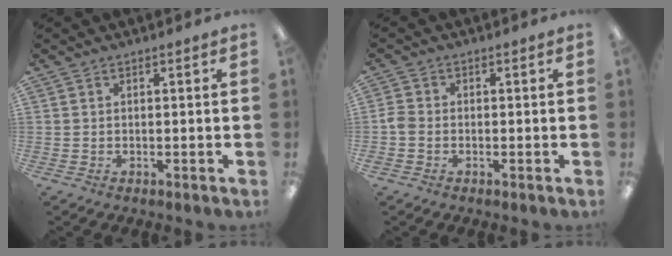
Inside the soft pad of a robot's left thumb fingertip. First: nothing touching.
{"total": 2.0, "force": [-0.7, 1.5, 1.1], "torque": [-0.018, 0.005, -0.014]}